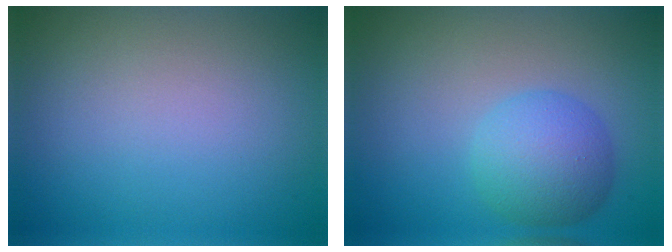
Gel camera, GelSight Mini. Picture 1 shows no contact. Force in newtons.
{"total": 4.6, "press": 4.6, "slide": 0.2}